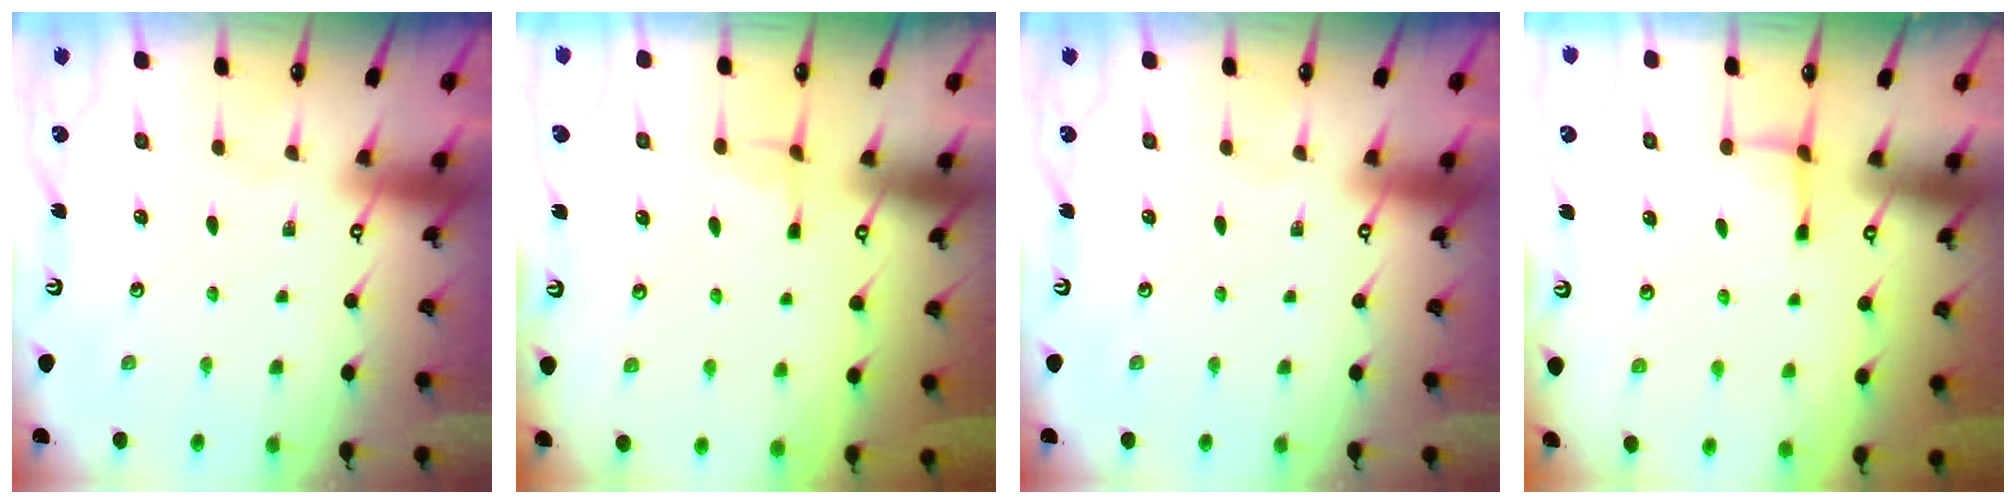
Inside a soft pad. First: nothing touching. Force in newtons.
{"total": 3.4, "press": 3.4, "slide": 0.7}
{"total": 0.0}
{"total": 3.7, "press": 3.6, "slide": 0.6}